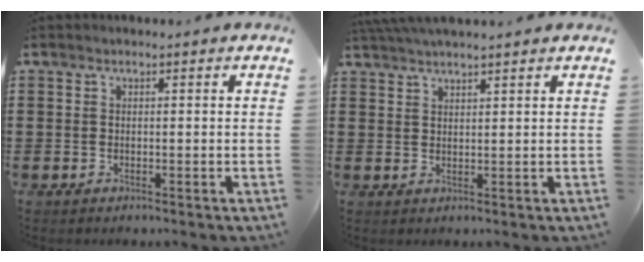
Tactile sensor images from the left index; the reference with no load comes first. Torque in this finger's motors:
{"motor_torque": [0.56, -0.55, 0.98, 0.12]}